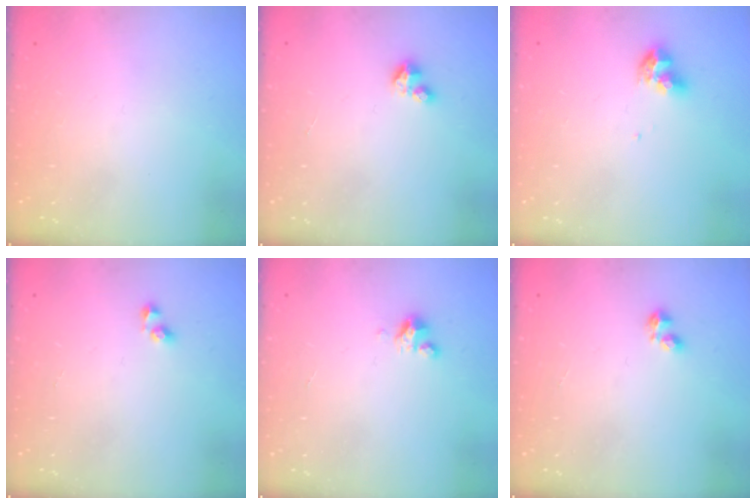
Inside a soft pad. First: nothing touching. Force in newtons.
{"total": 2.7, "press": 2.7, "slide": 0.3}
{"total": 9.0, "press": 9.0, "slide": 0.9}
{"total": 2.7, "press": 2.6, "slide": 0.6}
{"total": 2.5, "press": 2.5, "slide": 0.2}
{"total": 3.1, "press": 3.1, "slide": 0.6}